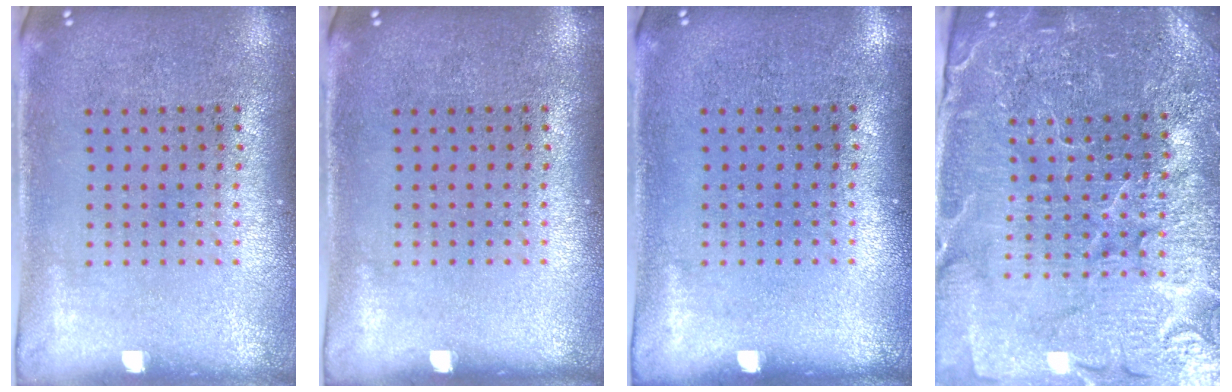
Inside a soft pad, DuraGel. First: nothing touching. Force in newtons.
{"total": 0.0}
{"total": 0.0}
{"total": 5.0, "press": 4.7, "slide": 1.7}